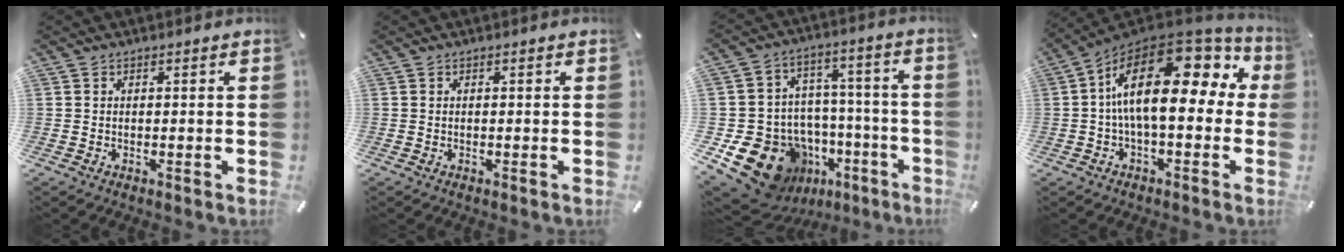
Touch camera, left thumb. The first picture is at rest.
{"total": 0.0}
{"total": 18.7, "force": [-9.4, 14.3, 7.4], "torque": [-0.110, 0.047, -0.126]}
{"total": 20.9, "force": [3.7, 9.3, 18.3], "torque": [-0.314, -0.029, 0.067]}